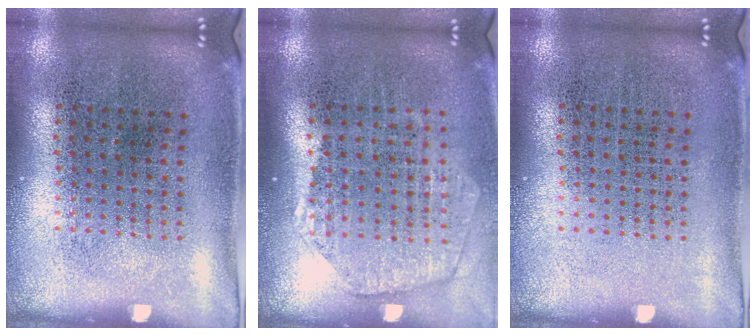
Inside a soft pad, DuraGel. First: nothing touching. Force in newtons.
{"total": 1.8, "press": 1.7, "slide": 0.8}
{"total": 0.0}